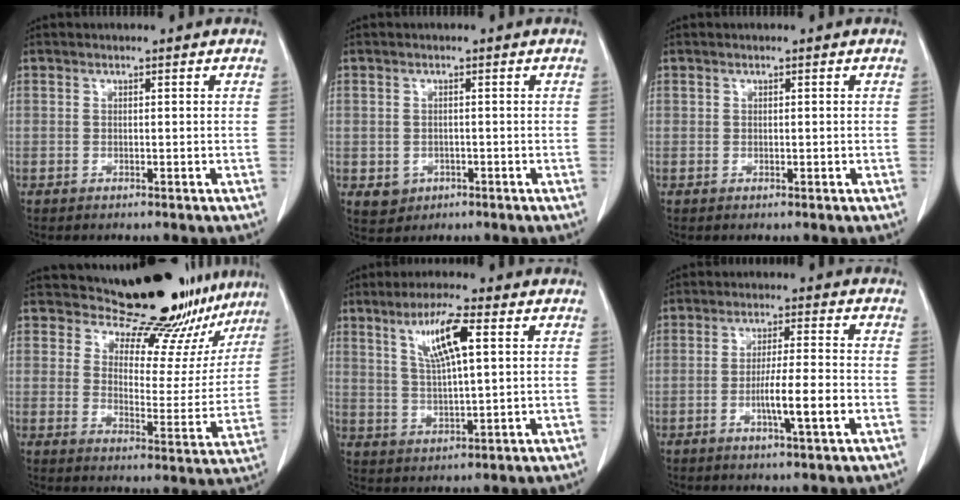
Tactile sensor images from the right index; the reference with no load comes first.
{"total": 3.0, "force": [-0.9, 2.8, 0.8], "torque": [-0.009, 0.002, -0.004]}
{"total": 0.0}
{"total": 16.2, "force": [15.3, 3.2, 4.2], "torque": [-0.044, -0.070, 0.183]}
{"total": 8.6, "force": [3.4, 1.0, 7.8], "torque": [-0.147, 0.004, 0.065]}
{"total": 6.9, "force": [-2.1, -0.1, 6.6], "torque": [-0.113, -0.007, -0.038]}